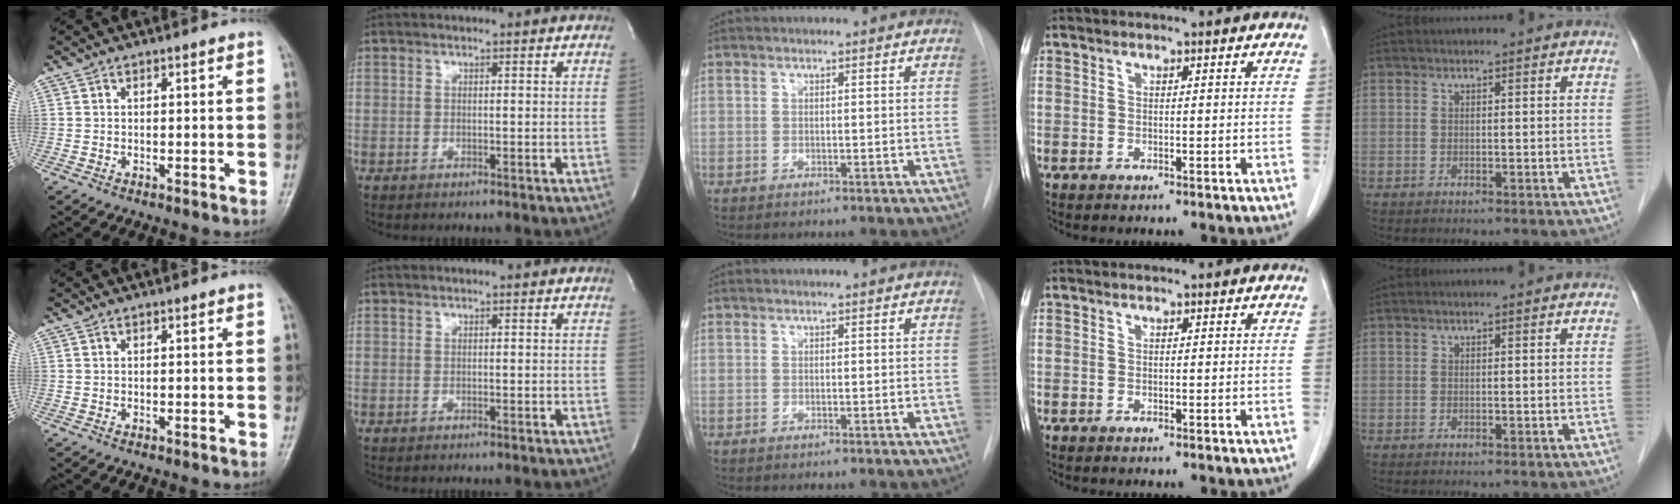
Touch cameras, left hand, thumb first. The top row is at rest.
{}